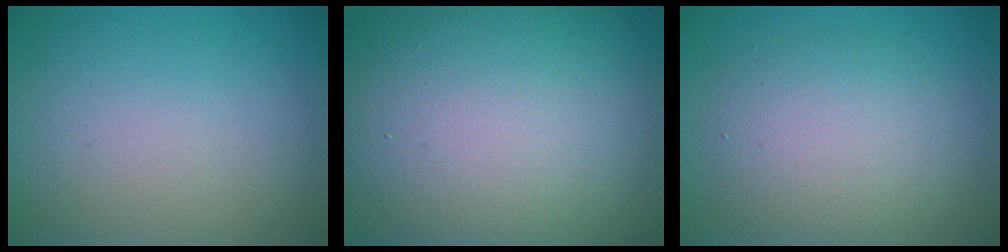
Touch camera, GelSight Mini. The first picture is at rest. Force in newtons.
{"total": 19.1, "press": 19.1, "slide": 0.9}
{"total": 5.1, "press": 5.0, "slide": 0.4}